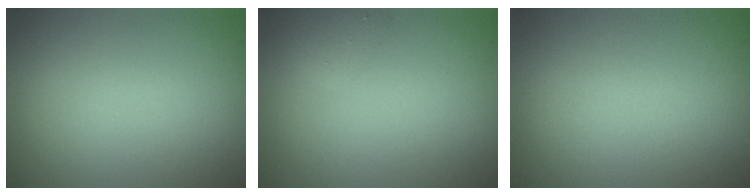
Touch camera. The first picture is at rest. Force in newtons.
{"total": 1.1, "press": 1.1, "slide": 0.0}
{"total": 0.0}